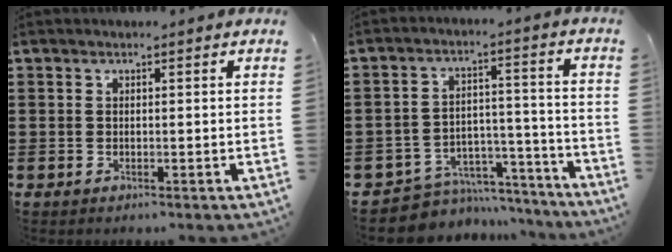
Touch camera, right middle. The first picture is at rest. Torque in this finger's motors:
{"motor_torque": [-0.20, -0.01, 0.01, -0.02]}